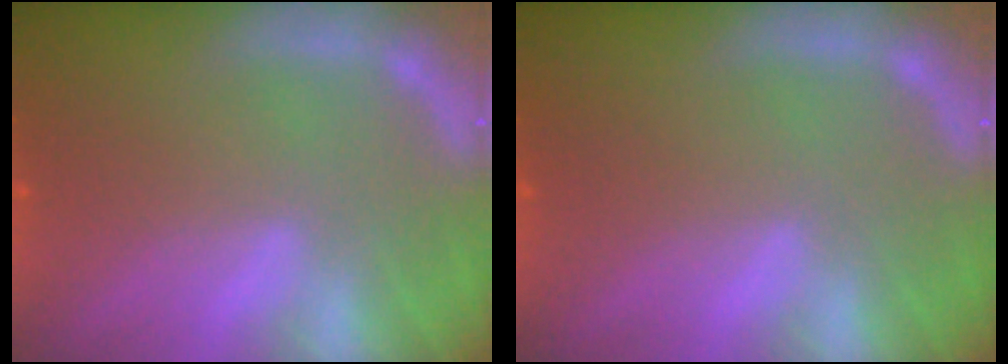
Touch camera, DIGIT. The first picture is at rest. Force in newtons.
{"total": 0.0}